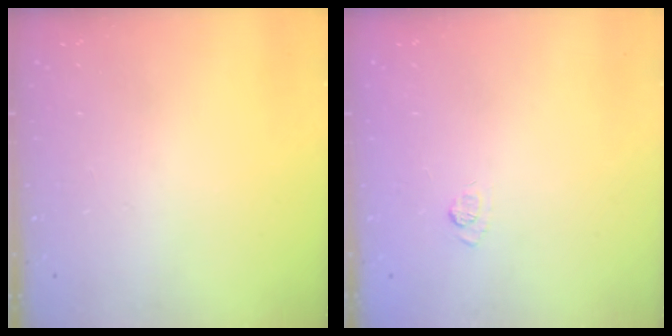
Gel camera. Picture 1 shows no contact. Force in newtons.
{"total": 7.5, "press": 7.3, "slide": 1.4}